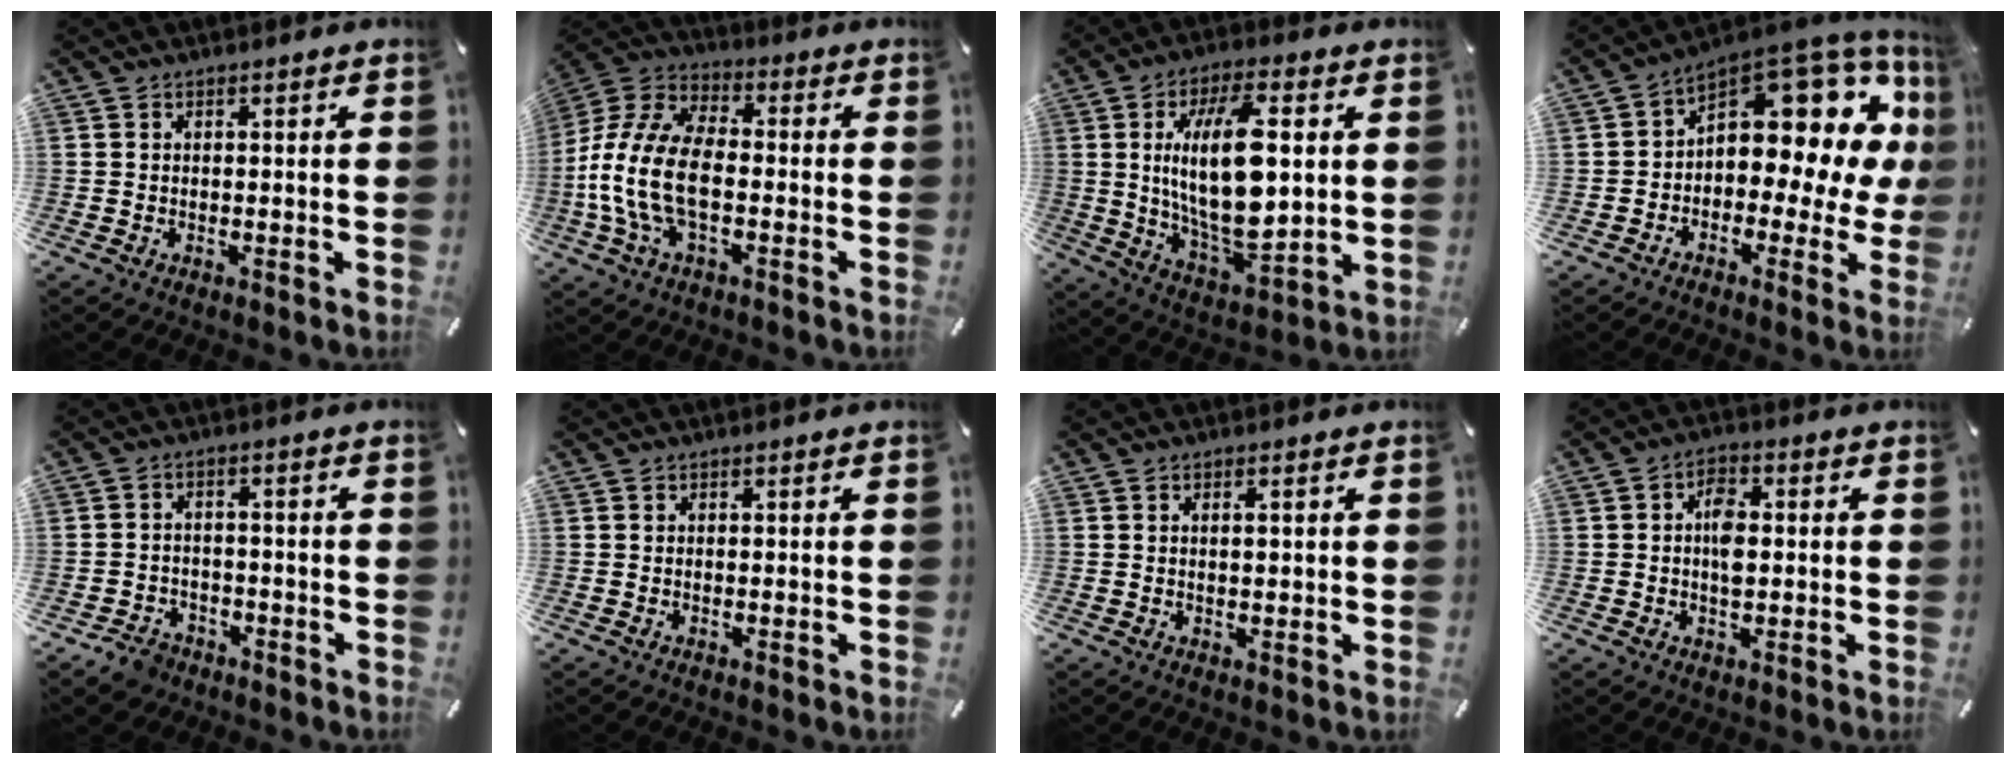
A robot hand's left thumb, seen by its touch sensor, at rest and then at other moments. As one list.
[{"total": 14.7, "force": [-3.6, 8.3, 11.6], "torque": [-0.261, 0.002, -0.070]}, {"total": 19.2, "force": [3.0, 8.6, 16.9], "torque": [-0.324, -0.015, 0.043]}, {"total": 12.9, "force": [7.0, 7.1, 8.1], "torque": [-0.101, -0.081, 0.115]}, {"total": 4.5, "force": [-3.3, 2.9, 1.1], "torque": [-0.028, 0.017, -0.065]}, {"total": 0.0}, {"total": 1.6, "force": [0.4, 0.5, 1.5], "torque": [-0.028, 0.002, 0.005]}, {"total": 5.3, "force": [0.2, 3.0, 4.4], "torque": [-0.077, 0.000, -0.002]}]